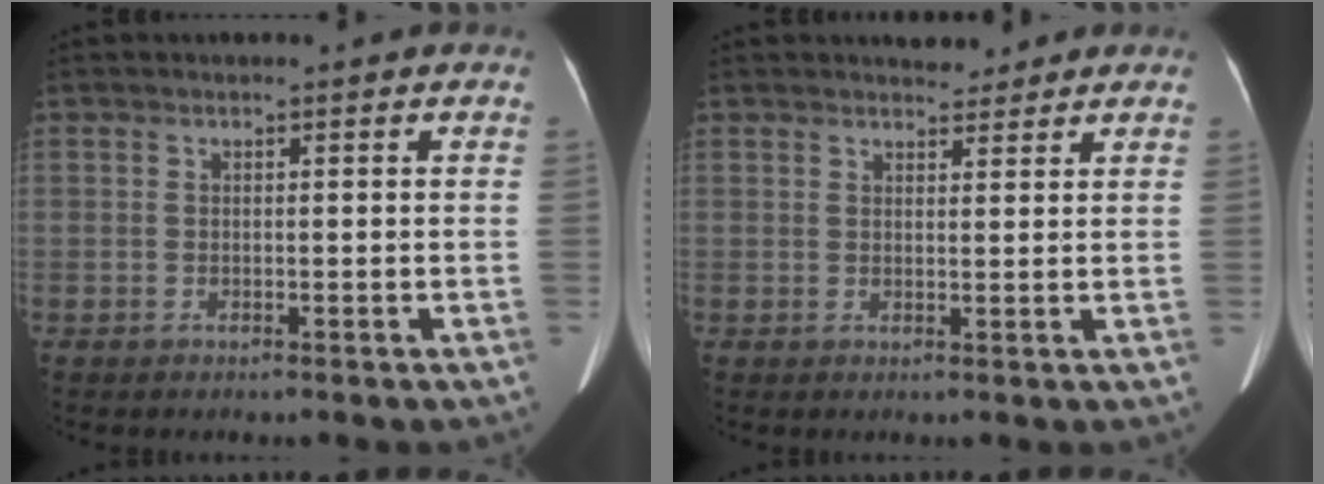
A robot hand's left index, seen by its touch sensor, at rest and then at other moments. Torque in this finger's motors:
{"motor_torque": [0.10, -1.14, -0.14, 0.00]}